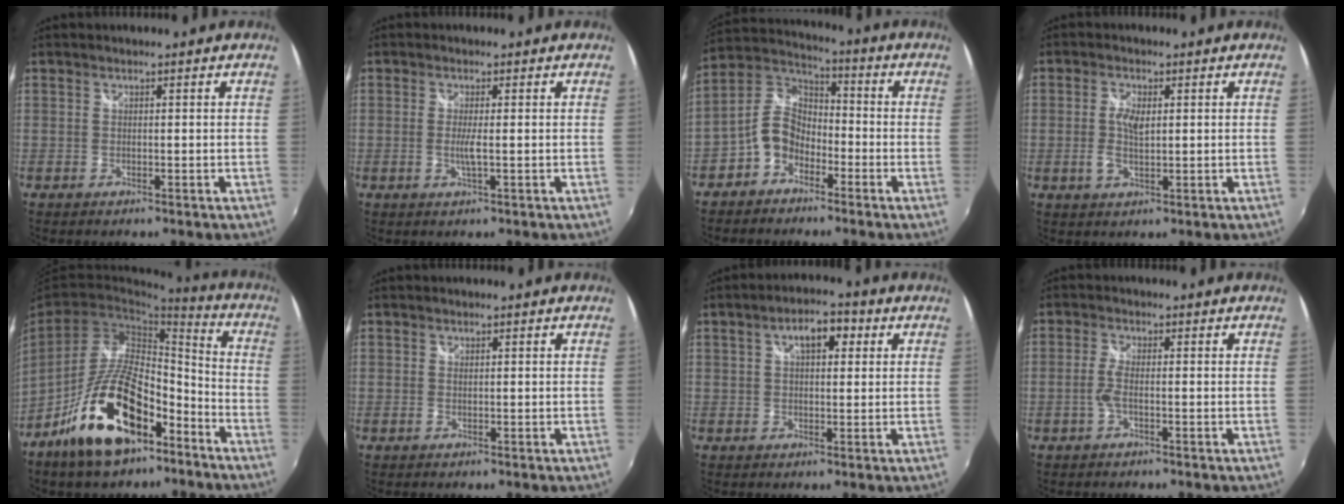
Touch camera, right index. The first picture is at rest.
{"total": 2.5, "force": [-0.3, -0.1, 2.5], "torque": [-0.049, -0.007, -0.006]}
{"total": 8.6, "force": [-4.8, 5.8, 4.1], "torque": [-0.092, 0.025, -0.098]}
{"total": 4.0, "force": [0.3, 1.8, 3.5], "torque": [-0.070, -0.001, 0.003]}
{"total": 18.6, "force": [-11.2, 8.1, 12.4], "torque": [-0.229, 0.009, -0.186]}
{"total": 0.0}
{"total": 5.9, "force": [2.0, 3.0, 4.6], "torque": [-0.073, 0.016, 0.031]}
{"total": 2.6, "force": [-0.8, 0.3, 2.4], "torque": [-0.057, 0.000, -0.018]}